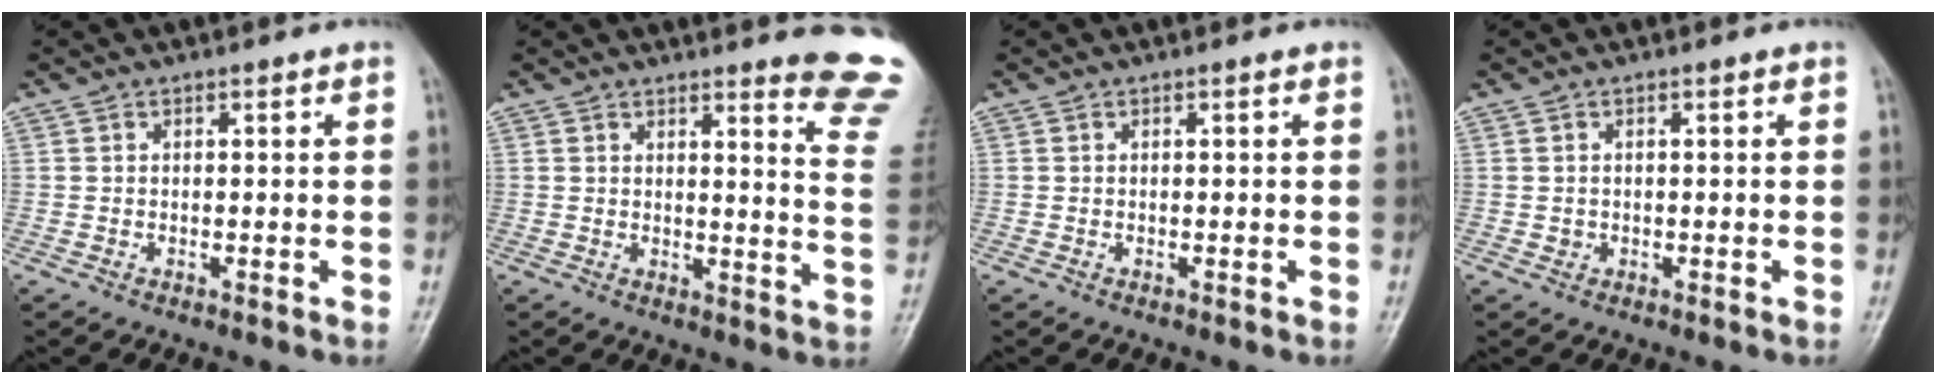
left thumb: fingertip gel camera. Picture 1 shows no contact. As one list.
[{"total": 11.5, "force": [10.4, 0.8, 5.0], "torque": [-0.034, -0.113, 0.095]}, {"total": 0.0}, {"total": 0.9, "force": [-0.1, 0.9, 0.1], "torque": [0.003, 0.001, 0.002]}]